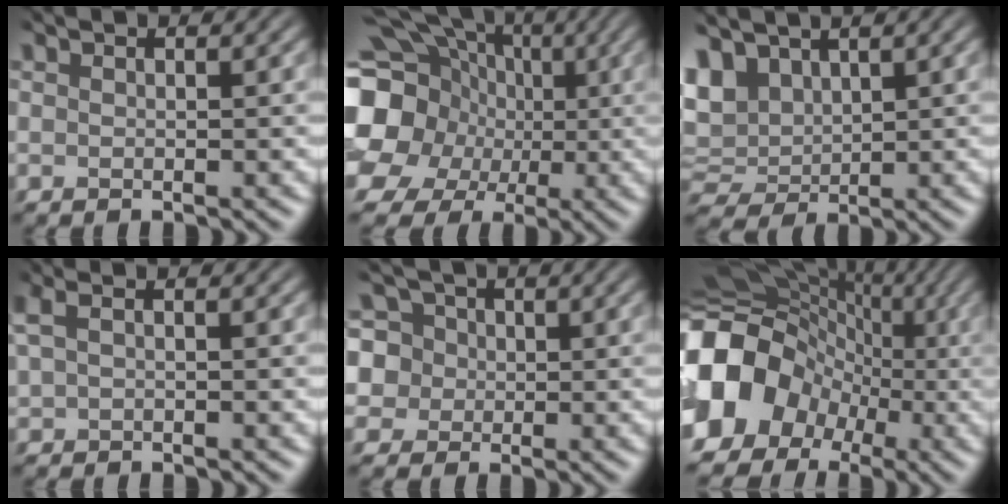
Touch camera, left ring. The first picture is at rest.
{"total": 18.4, "force": [0.1, 16.5, 8.0], "torque": [-0.191, 0.018, -0.023]}
{"total": 4.8, "force": [2.6, 3.0, 2.7], "torque": [-0.079, 0.006, 0.057]}
{"total": 1.5, "force": [0.4, 0.6, 1.3], "torque": [-0.031, 0.007, 0.014]}
{"total": 7.4, "force": [2.8, 6.2, 2.8], "torque": [-0.068, 0.031, 0.028]}
{"total": 14.7, "force": [-3.8, 12.7, 6.4], "torque": [-0.147, -0.006, -0.098]}